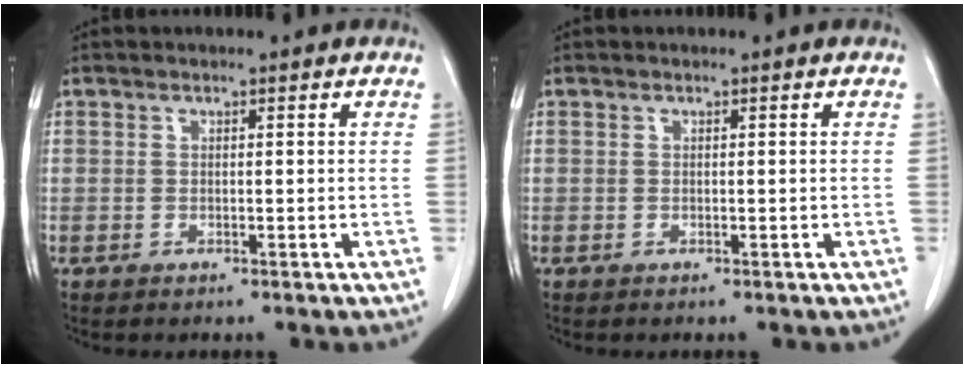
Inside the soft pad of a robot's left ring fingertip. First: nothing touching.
{"total": 0.0}